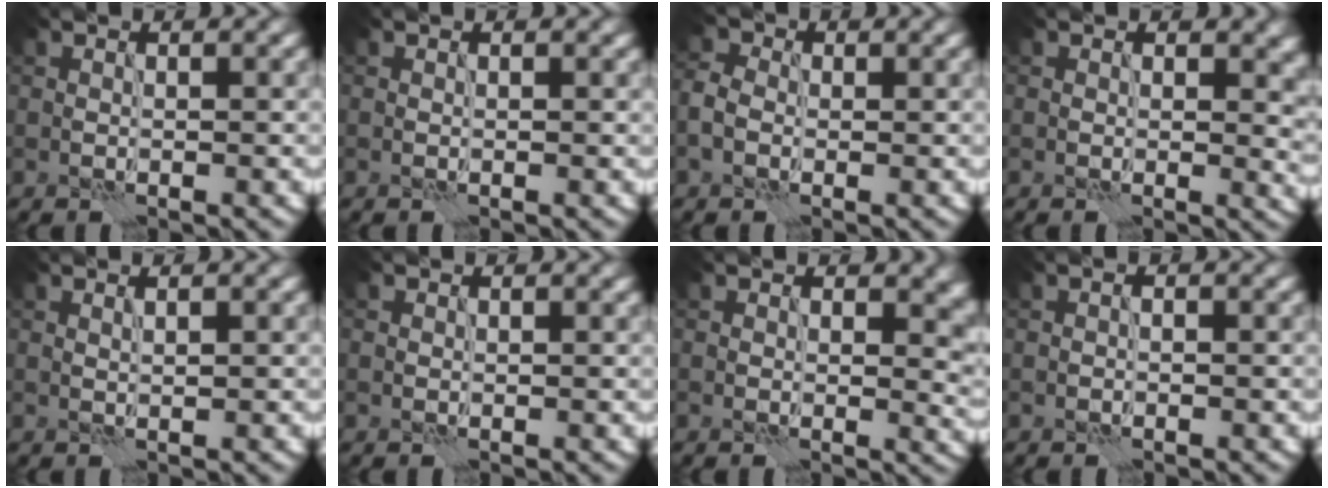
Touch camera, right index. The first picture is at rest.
{"total": 0.0}
{"total": 2.6, "force": [-0.6, 2.1, 1.3], "torque": [-0.036, 0.001, -0.014]}
{"total": 3.9, "force": [1.2, 2.3, 3.0], "torque": [-0.022, -0.005, 0.025]}
{"total": 0.8, "force": [0.3, 0.2, 0.7], "torque": [-0.009, 0.001, 0.004]}
{"total": 0.0}
{"total": 4.5, "force": [1.3, 2.5, 3.5], "torque": [-0.030, -0.006, 0.025]}
{"total": 0.5, "force": [-0.3, 0.2, 0.4], "torque": [-0.004, 0.001, -0.002]}